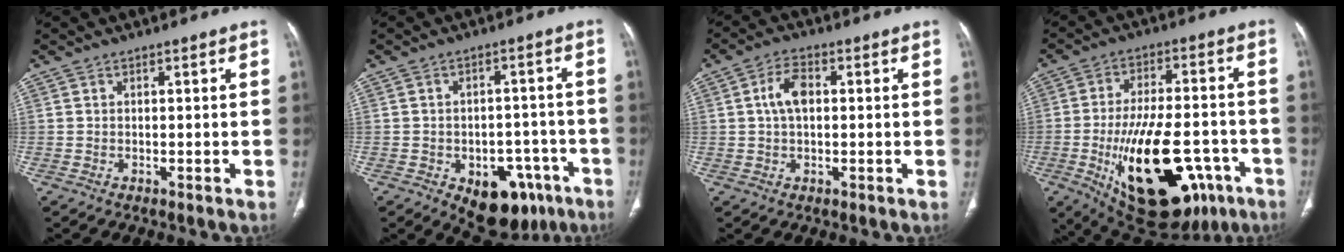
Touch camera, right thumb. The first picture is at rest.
{"total": 12.7, "force": [-6.4, 7.9, 7.5], "torque": [-0.061, 0.038, -0.078]}
{"total": 5.2, "force": [0.7, 3.0, 4.2], "torque": [-0.083, 0.011, 0.010]}
{"total": 26.0, "force": [-9.7, 12.4, 20.6], "torque": [-0.310, 0.014, -0.124]}